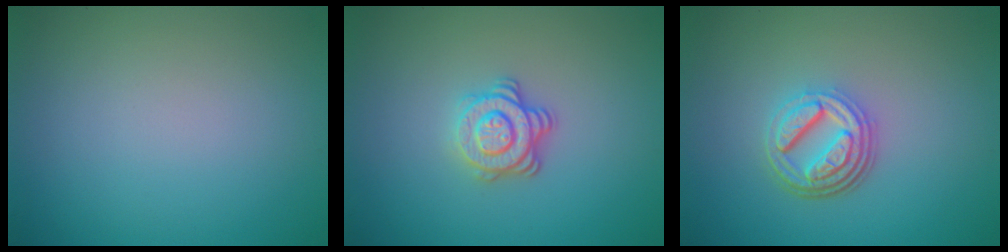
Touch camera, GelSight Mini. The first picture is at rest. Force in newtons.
{"total": 3.4, "press": 2.9, "slide": 1.8}
{"total": 4.6, "press": 3.4, "slide": 3.0}